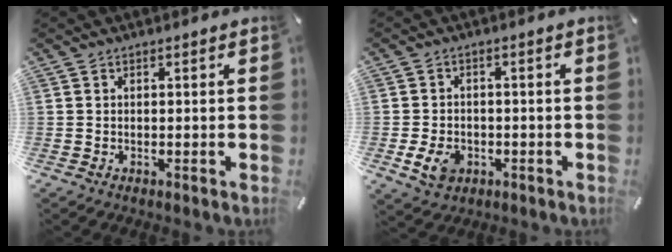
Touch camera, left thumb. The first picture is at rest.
{"total": 5.9, "force": [-1.9, 4.6, 3.1], "torque": [-0.069, 0.001, -0.038]}